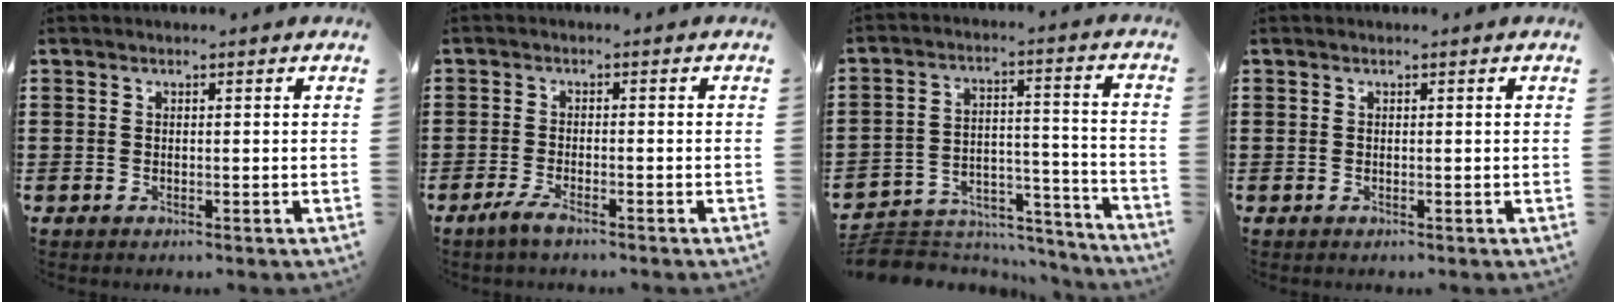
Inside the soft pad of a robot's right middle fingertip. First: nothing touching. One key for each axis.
{"total": 2.5, "fx": -1.7, "fy": 0.3, "fz": 1.7, "tx": -0.044, "ty": -0.003, "tz": -0.037}
{"total": 6.1, "fx": -5.6, "fy": 2.2, "fz": 0.7, "tx": -0.008, "ty": 0.018, "tz": -0.112}
{"total": 0.0}